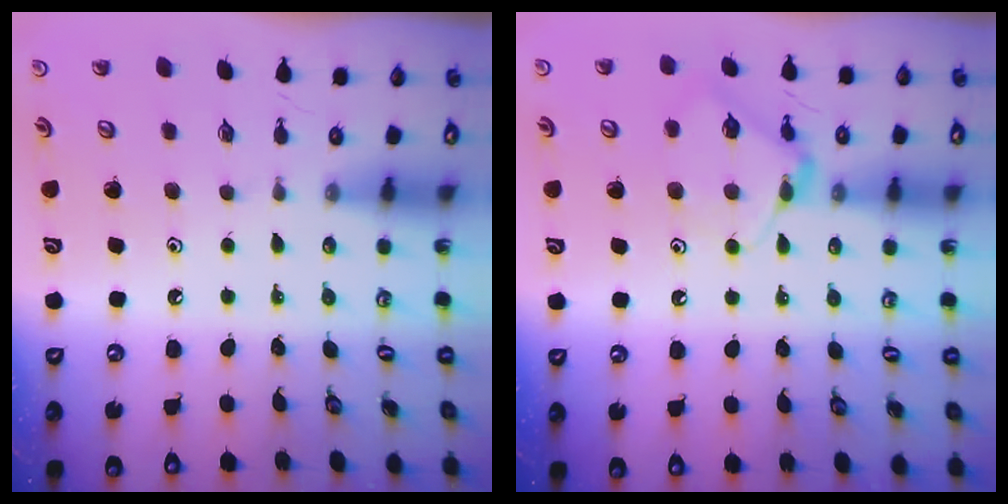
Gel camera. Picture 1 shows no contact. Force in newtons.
{"total": 9.4, "press": 9.4, "slide": 0.6}